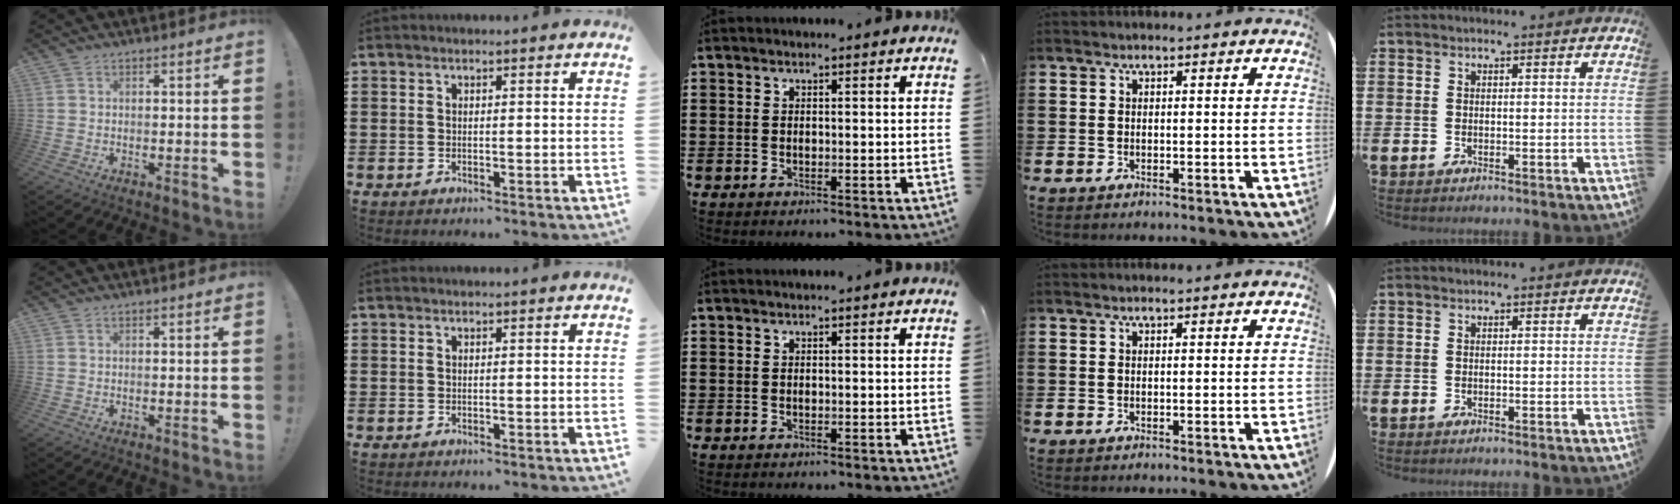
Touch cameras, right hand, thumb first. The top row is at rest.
{}